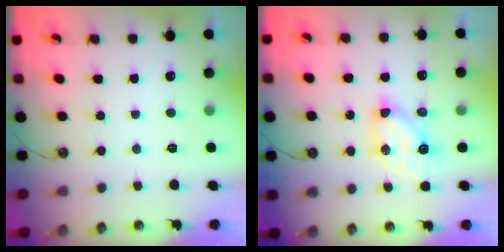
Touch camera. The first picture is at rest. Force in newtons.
{"total": 6.7, "press": 6.7, "slide": 0.7}